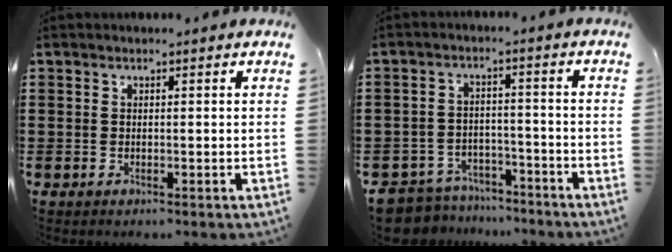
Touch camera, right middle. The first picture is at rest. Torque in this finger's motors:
{"motor_torque": [0.16, 0.18, 0.05, 0.08]}